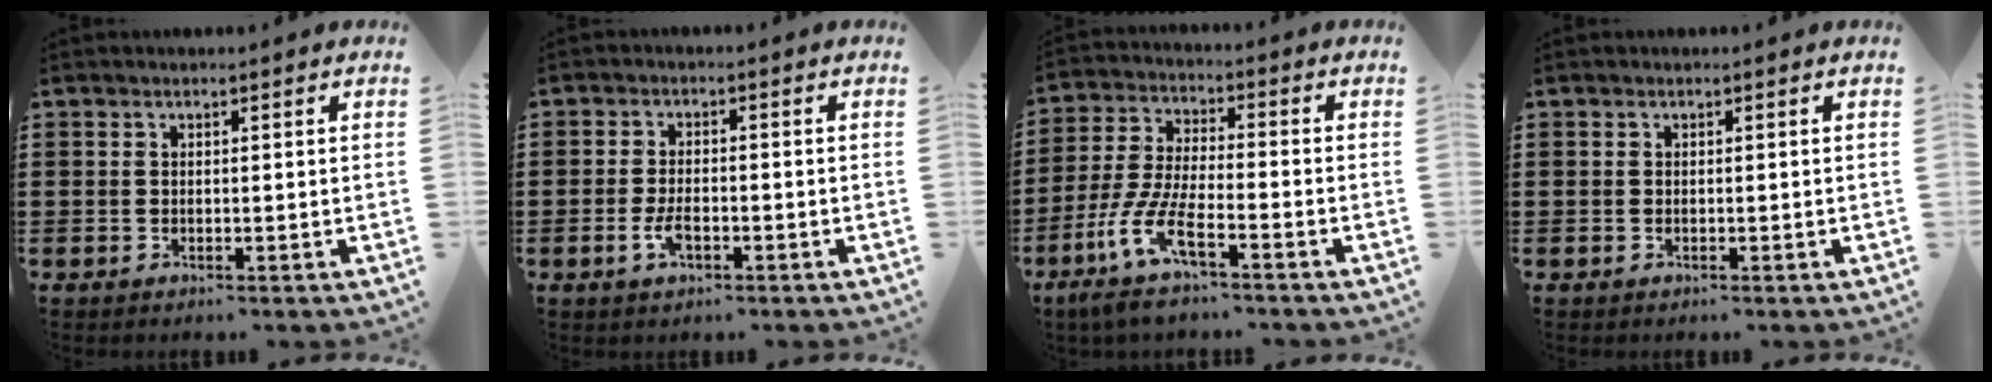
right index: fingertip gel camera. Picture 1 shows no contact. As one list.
[{"total": 3.5, "force": [-1.5, 1.5, 2.8], "torque": [-0.063, -0.003, -0.029]}, {"total": 9.1, "force": [-6.1, 1.5, 6.6], "torque": [-0.169, -0.019, -0.125]}, {"total": 0.0}]